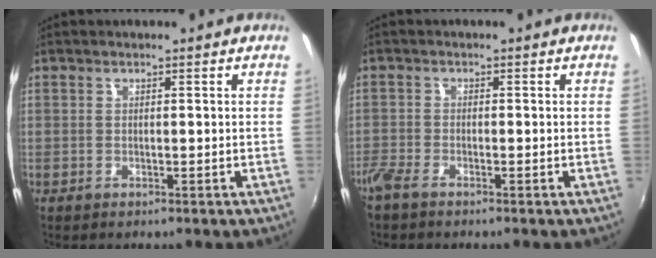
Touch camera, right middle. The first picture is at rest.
{"total": 3.2, "force": [-2.7, 0.6, 1.6], "torque": [-0.045, -0.009, -0.057]}